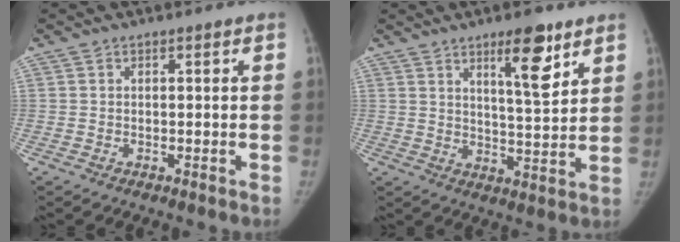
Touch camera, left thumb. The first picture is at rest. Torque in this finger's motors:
{"motor_torque": [0.02, -0.18, 1.04, -0.83, 0.23]}